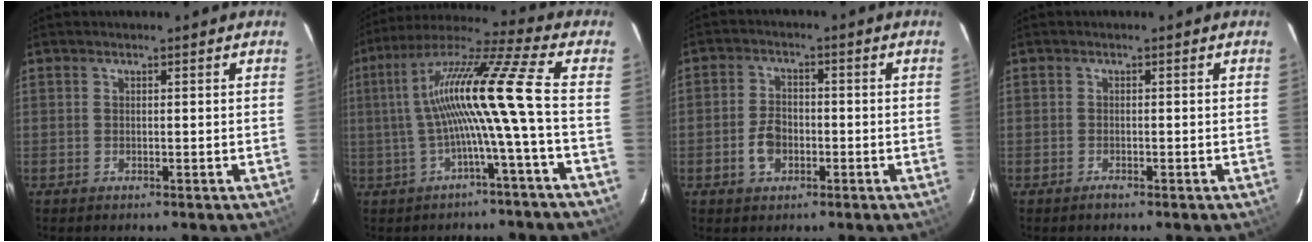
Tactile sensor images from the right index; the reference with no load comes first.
{"total": 14.0, "force": [-1.7, -2.3, 13.7], "torque": [-0.246, 0.011, -0.031]}
{"total": 5.1, "force": [-1.9, 3.5, 3.2], "torque": [-0.068, 0.010, -0.031]}
{"total": 1.1, "force": [-0.9, 0.3, 0.5], "torque": [-0.009, -0.001, -0.017]}